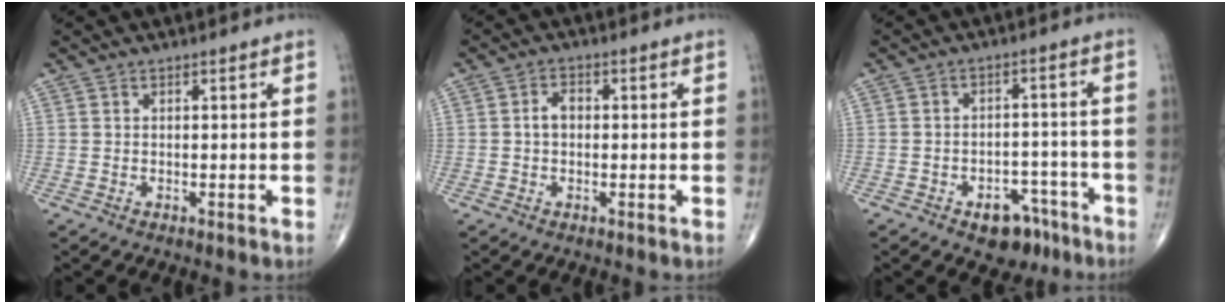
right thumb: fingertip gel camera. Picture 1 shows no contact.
{"total": 2.9, "force": [0.0, 2.0, 2.0], "torque": [-0.030, 0.012, -0.005]}
{"total": 7.8, "force": [-4.8, 4.8, 3.8], "torque": [-0.022, 0.044, -0.063]}